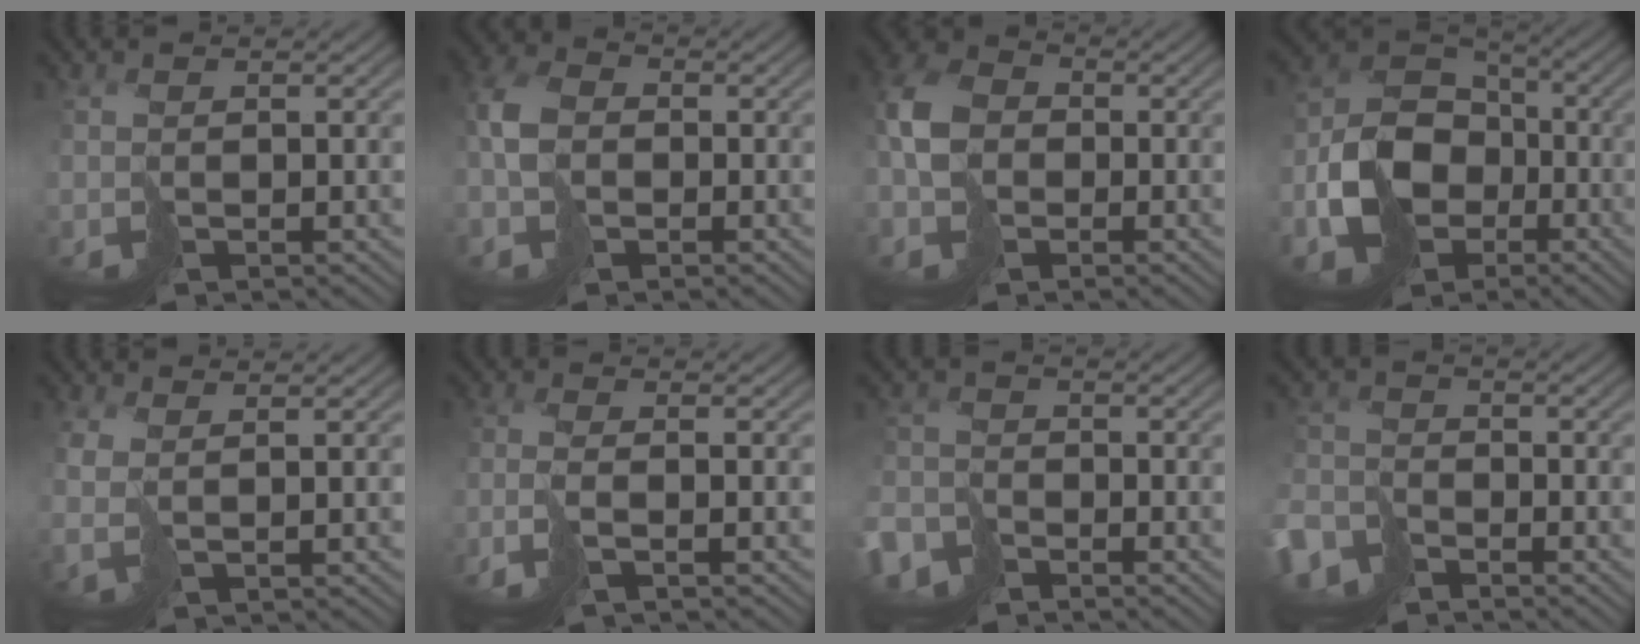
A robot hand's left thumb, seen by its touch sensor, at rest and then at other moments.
{"total": 5.2, "force": [-1.1, 3.8, 3.3], "torque": [-0.089, -0.001, -0.028]}
{"total": 7.0, "force": [-1.4, 5.4, 4.2], "torque": [-0.120, -0.004, -0.035]}
{"total": 11.3, "force": [-3.7, 8.7, 6.1], "torque": [-0.136, -0.027, -0.072]}
{"total": 2.4, "force": [0.8, 1.1, 1.9], "torque": [-0.054, 0.002, 0.018]}
{"total": 3.8, "force": [-2.0, 1.2, 3.0], "torque": [-0.069, -0.004, -0.051]}
{"total": 4.8, "force": [-3.8, 2.7, 1.1], "torque": [-0.026, -0.011, -0.083]}
{"total": 5.9, "force": [-4.5, 3.3, 1.9], "torque": [-0.050, -0.014, -0.098]}